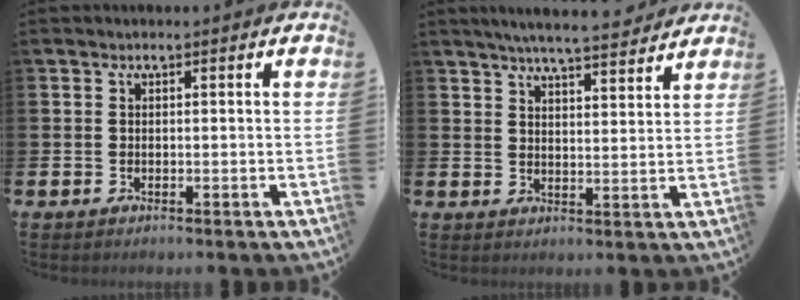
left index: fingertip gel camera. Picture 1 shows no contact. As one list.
[{"total": 5.6, "force": [5.5, 0.0, 1.4], "torque": [-0.041, -0.027, 0.096]}]